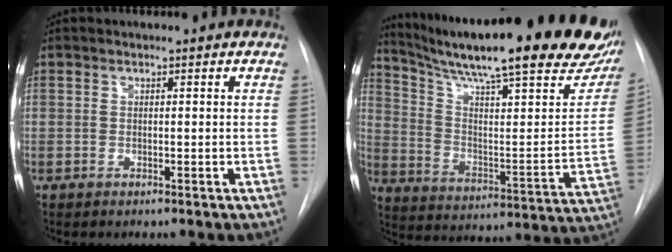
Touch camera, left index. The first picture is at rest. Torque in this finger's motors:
{"motor_torque": [0.88, -1.26, 0.15, 0.12]}